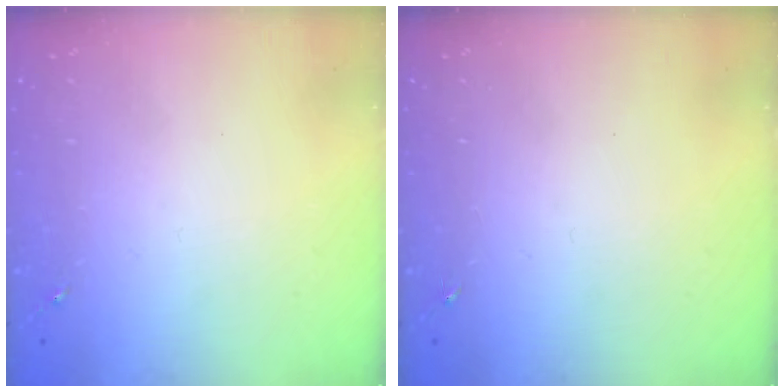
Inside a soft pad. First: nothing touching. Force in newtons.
{"total": 0.0}